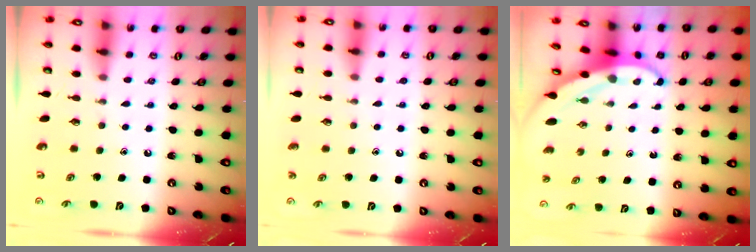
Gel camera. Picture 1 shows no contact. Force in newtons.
{"total": 2.7, "press": 2.6, "slide": 0.7}
{"total": 3.9, "press": 3.9, "slide": 0.5}